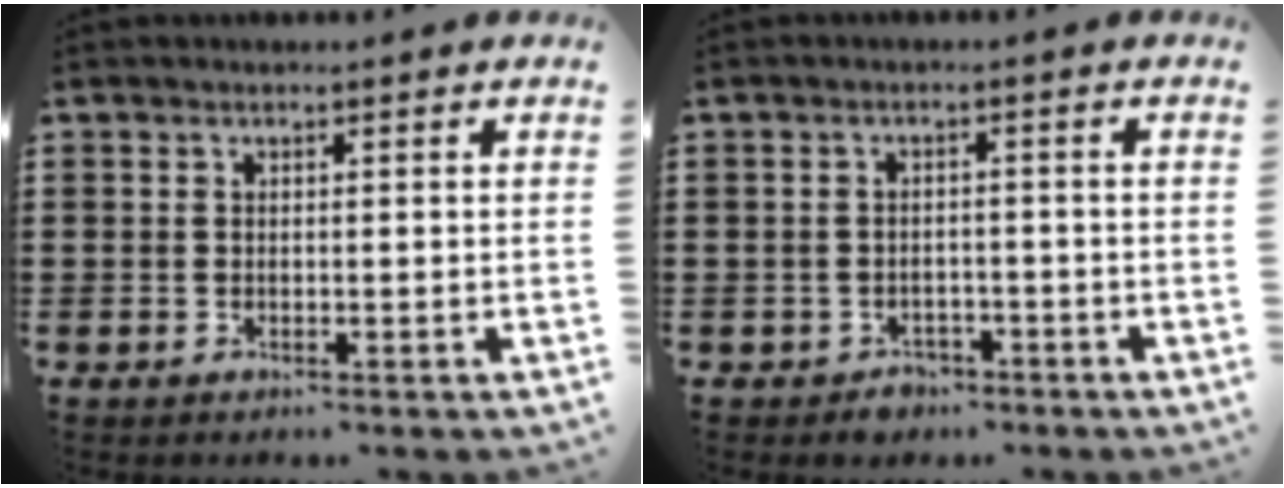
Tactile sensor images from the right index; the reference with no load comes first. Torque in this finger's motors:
{"motor_torque": [-0.09, -0.26, 0.00, 0.00]}